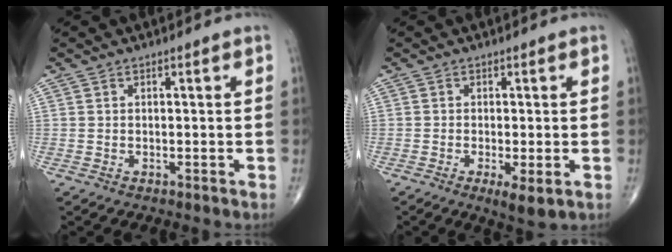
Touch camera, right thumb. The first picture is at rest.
{"total": 4.0, "force": [-1.4, 1.0, 3.6], "torque": [-0.066, -0.013, -0.023]}